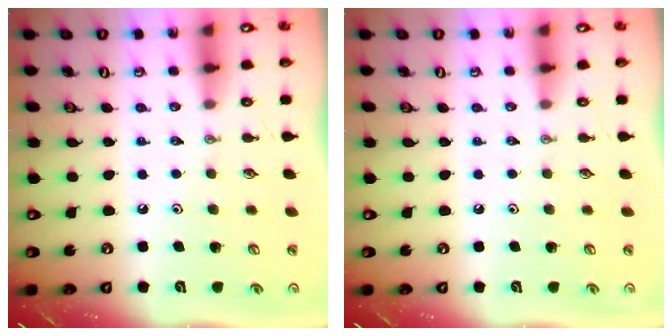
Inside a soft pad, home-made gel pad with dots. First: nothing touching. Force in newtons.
{"total": 0.0}